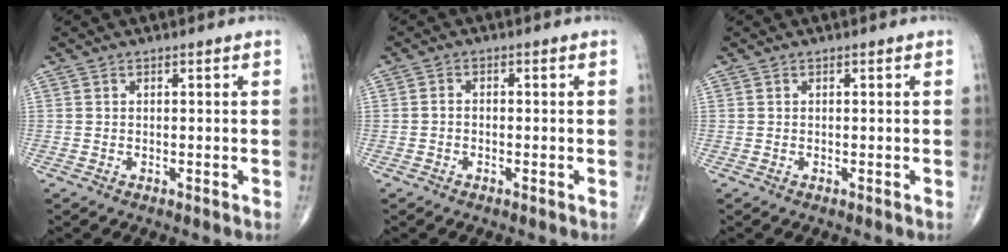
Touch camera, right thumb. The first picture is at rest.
{"total": 1.2, "force": [-0.4, 0.8, 0.7], "torque": [-0.009, 0.005, -0.009]}
{"total": 0.0}